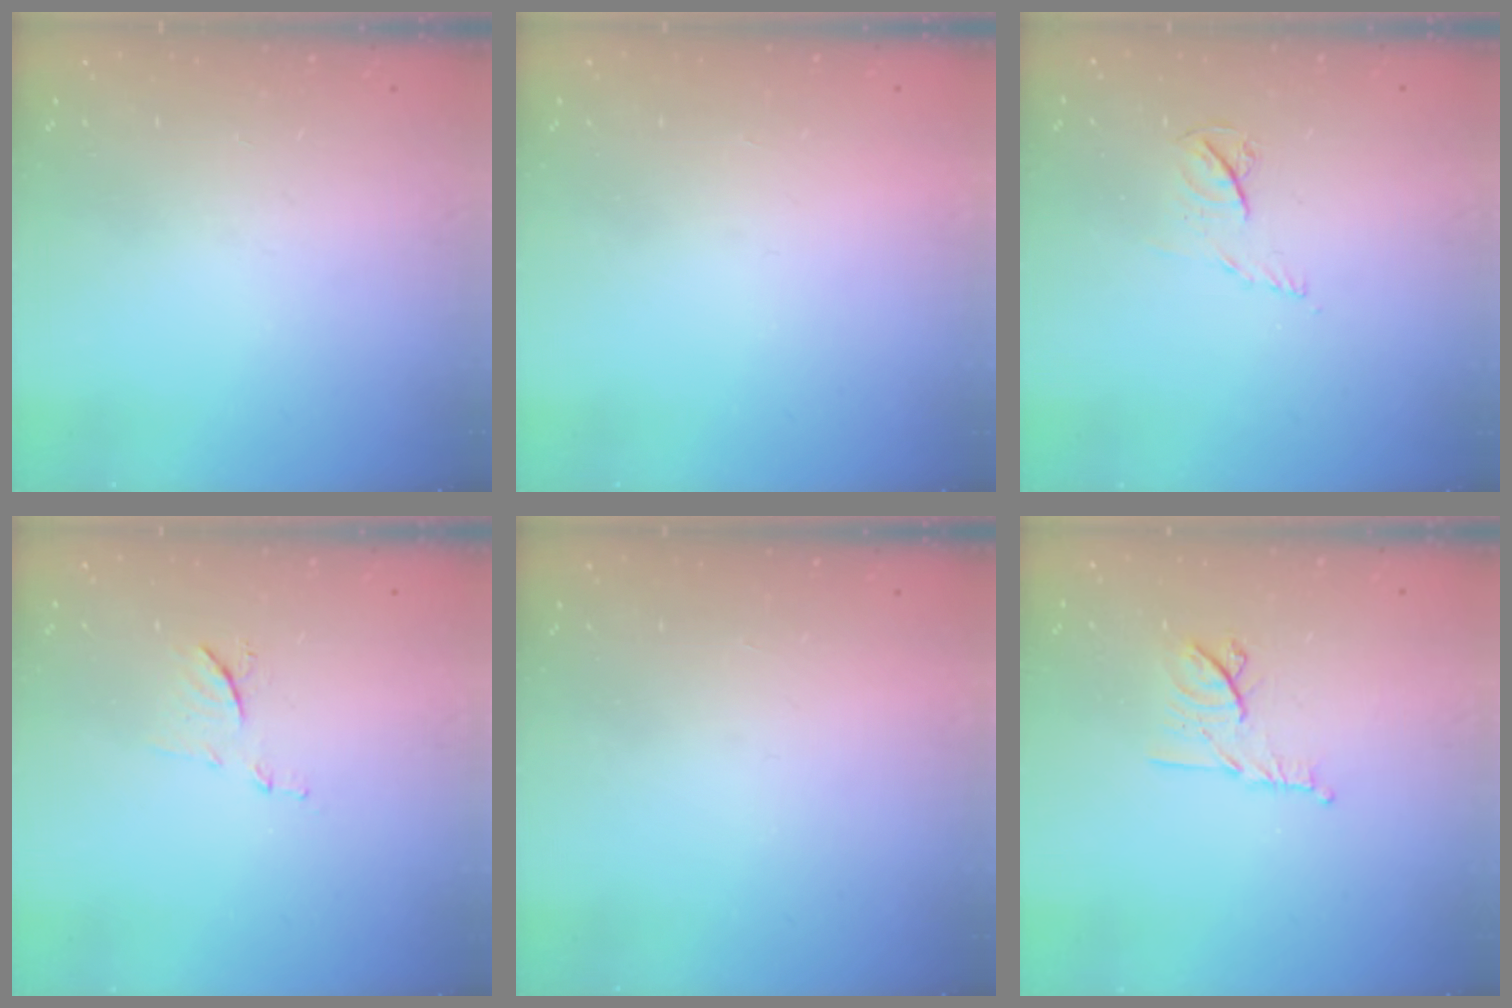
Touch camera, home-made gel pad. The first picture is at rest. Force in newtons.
{"total": 1.5, "press": 1.5, "slide": 0.1}
{"total": 5.4, "press": 5.3, "slide": 0.7}
{"total": 7.2, "press": 7.1, "slide": 0.5}
{"total": 1.5, "press": 1.5, "slide": 0.1}
{"total": 9.7, "press": 9.7, "slide": 0.6}